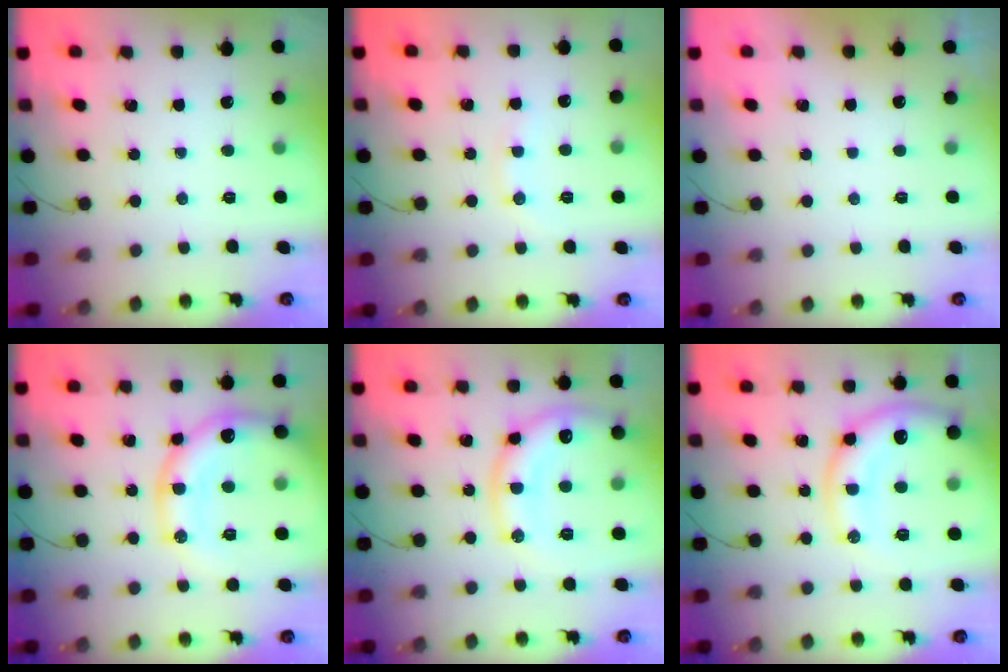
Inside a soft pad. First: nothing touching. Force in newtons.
{"total": 5.5, "press": 5.4, "slide": 1.3}
{"total": 3.0, "press": 3.0, "slide": 0.1}
{"total": 18.8, "press": 18.6, "slide": 2.9}
{"total": 16.0, "press": 16.0, "slide": 1.2}
{"total": 15.0, "press": 14.9, "slide": 2.2}